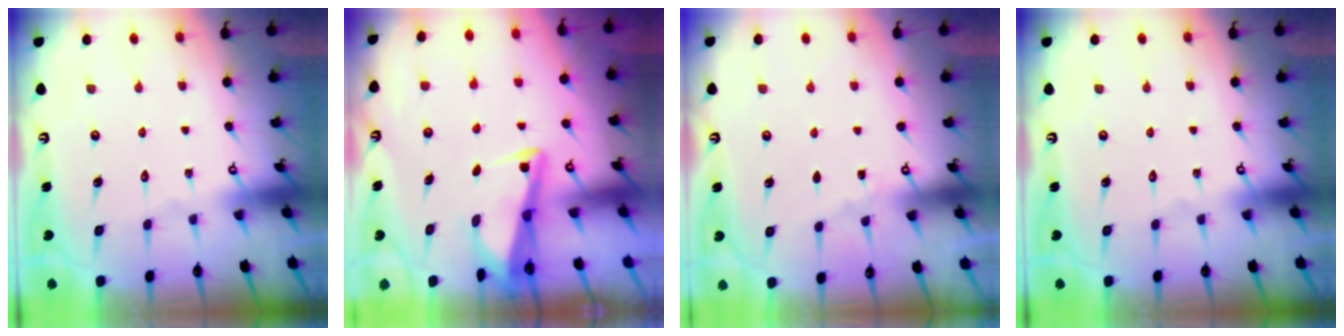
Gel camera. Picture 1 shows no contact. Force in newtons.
{"total": 2.9, "press": 2.9, "slide": 0.3}
{"total": 3.4, "press": 3.4, "slide": 0.5}
{"total": 0.0}